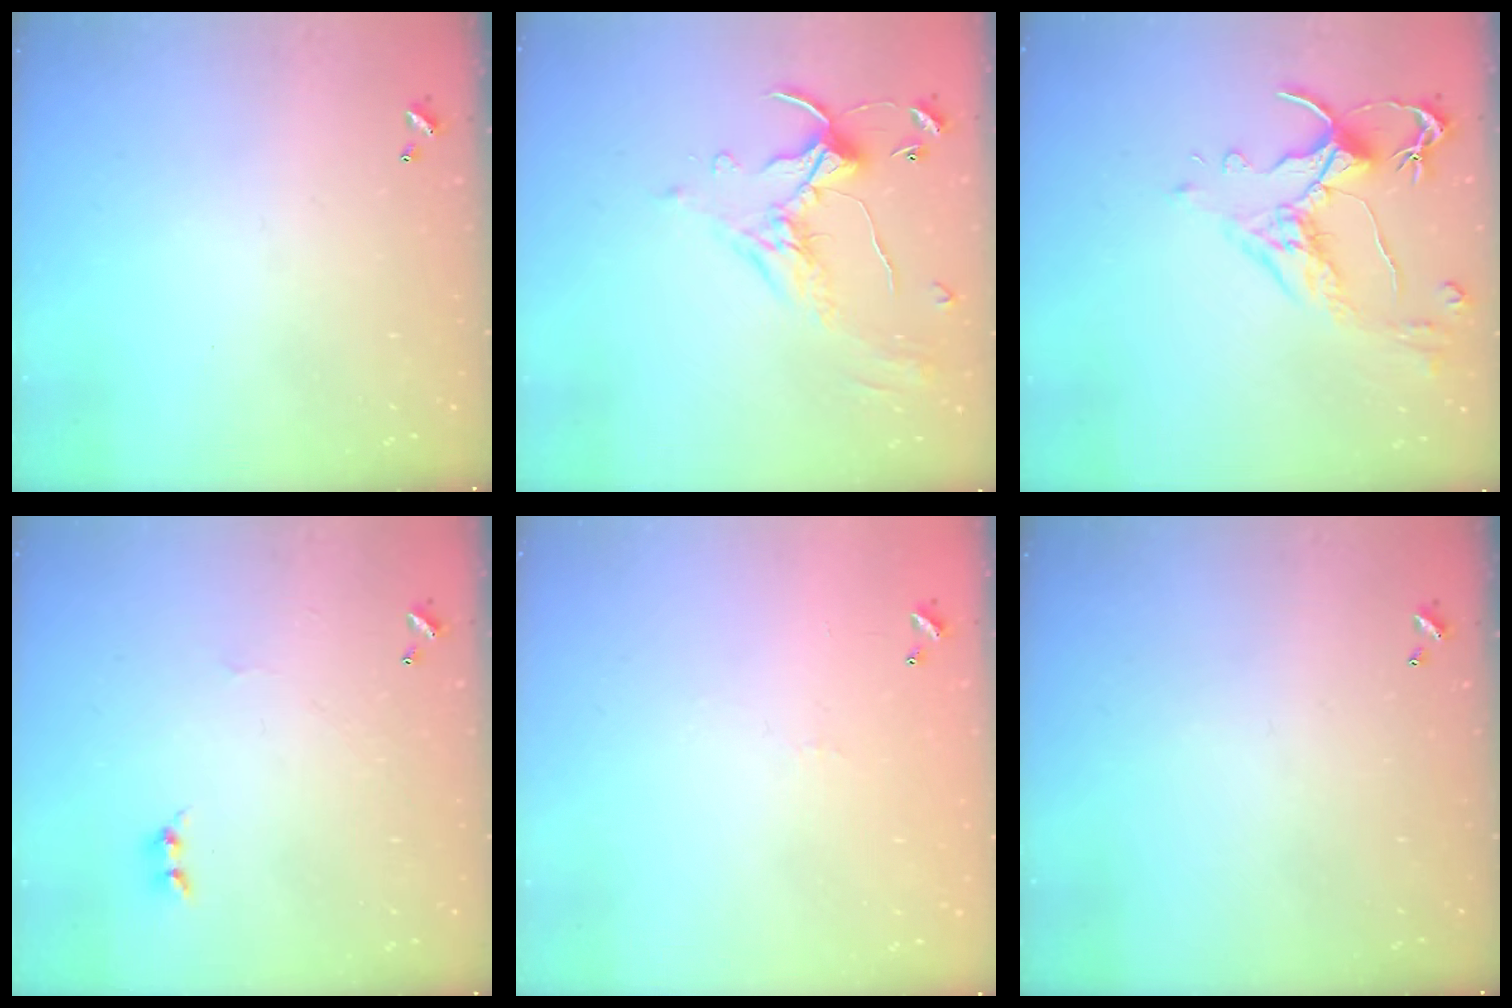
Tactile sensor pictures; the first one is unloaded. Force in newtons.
{"total": 1.1, "press": 0.4, "slide": 1.0}
{"total": 2.5, "press": 2.1, "slide": 1.4}
{"total": 1.7, "press": 1.6, "slide": 0.5}
{"total": 6.5, "press": 6.4, "slide": 0.7}
{"total": 0.0}